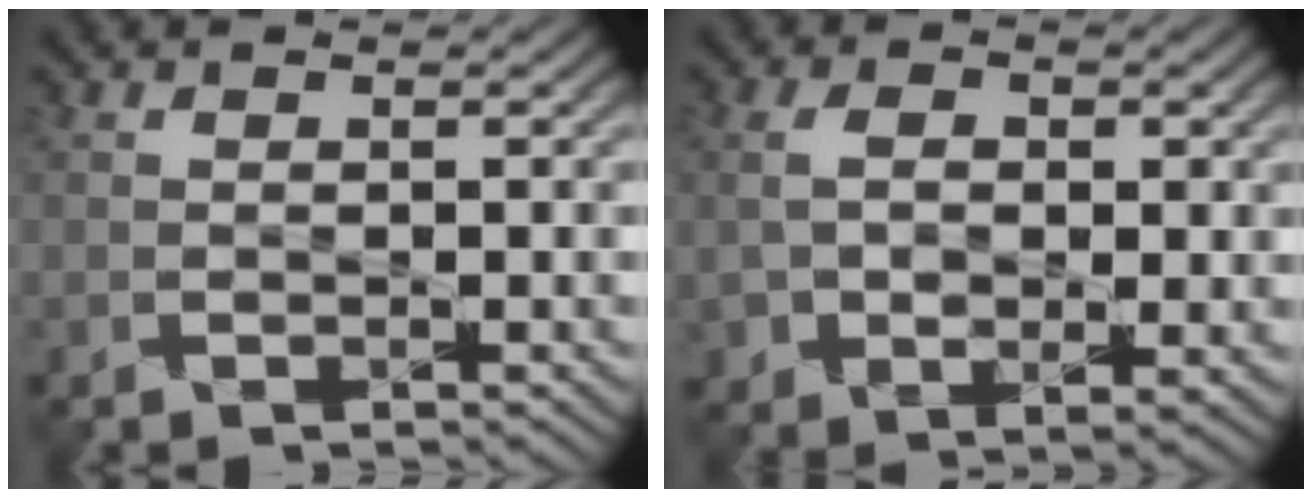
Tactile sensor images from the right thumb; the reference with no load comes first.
{"total": 5.8, "force": [0.4, 3.9, 4.3], "torque": [-0.094, -0.010, 0.022]}